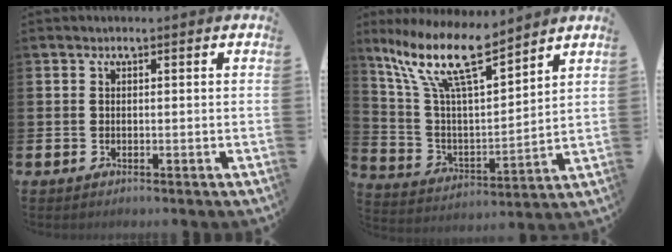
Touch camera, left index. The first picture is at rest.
{"total": 11.8, "force": [9.2, 2.8, 6.9], "torque": [-0.168, -0.040, 0.159]}